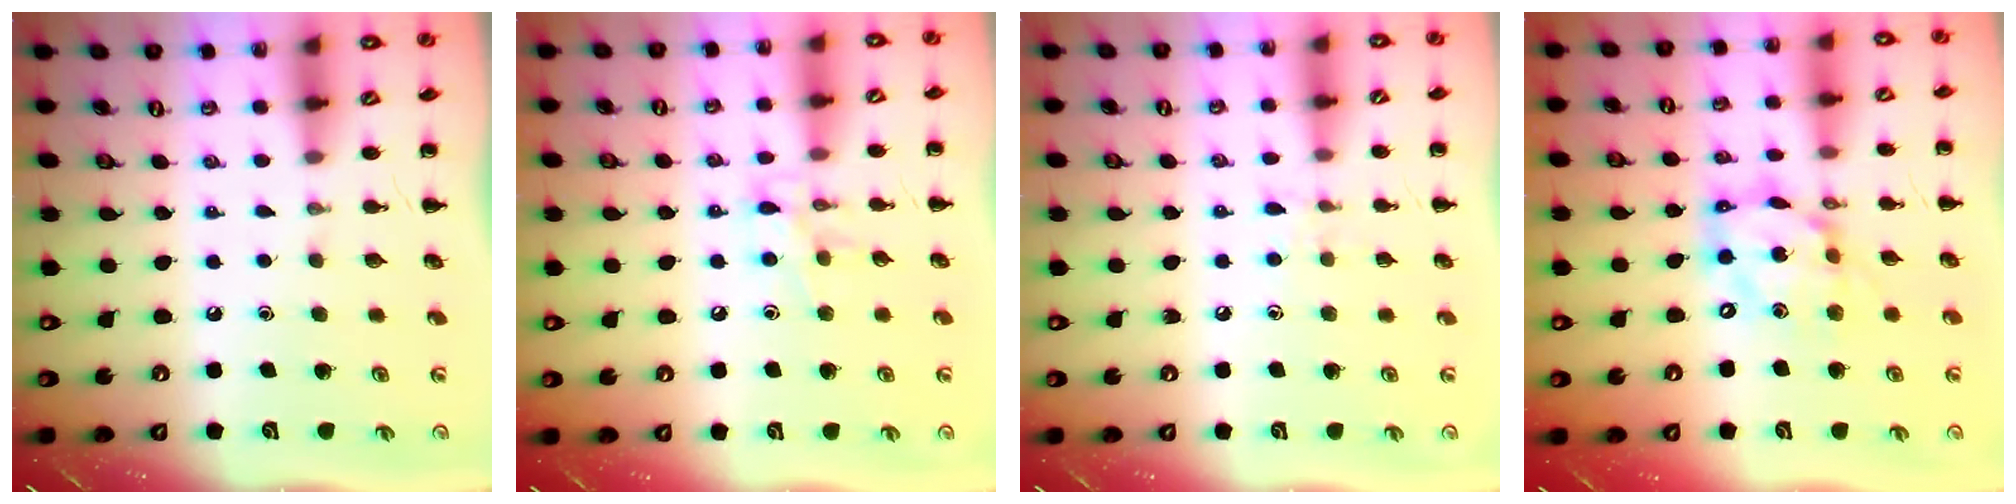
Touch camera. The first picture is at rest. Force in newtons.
{"total": 7.9, "press": 7.9, "slide": 0.5}
{"total": 5.7, "press": 5.3, "slide": 2.2}
{"total": 14.0, "press": 13.5, "slide": 3.7}